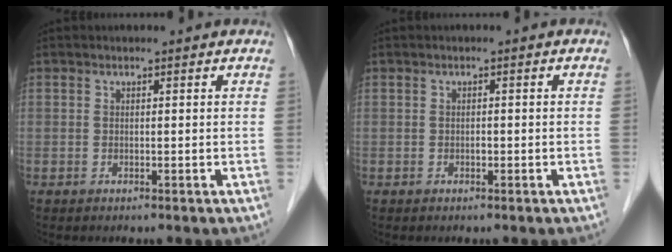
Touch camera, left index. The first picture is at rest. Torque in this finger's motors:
{"motor_torque": [0.03, 0.02, -0.01, 0.00]}